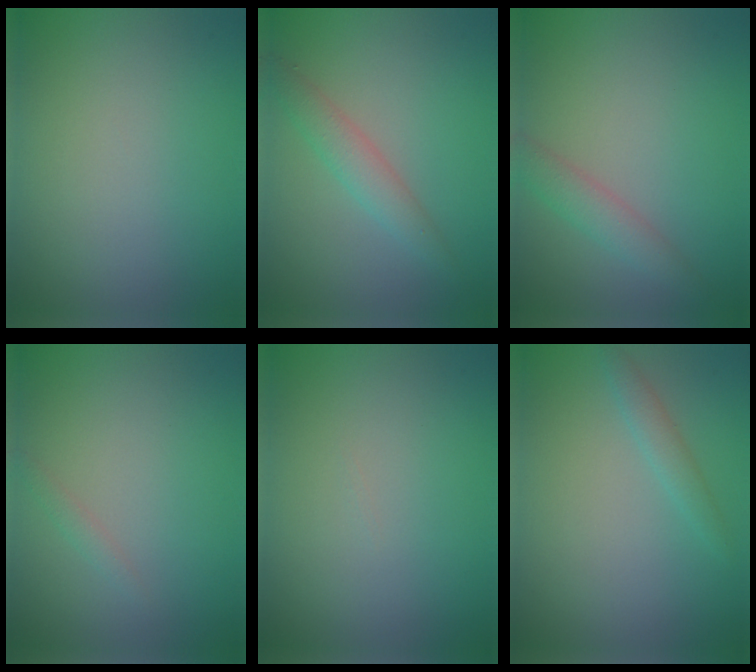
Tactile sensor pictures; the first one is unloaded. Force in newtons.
{"total": 2.7, "press": 2.7, "slide": 0.2}
{"total": 2.2, "press": 2.2, "slide": 0.1}
{"total": 0.8, "press": 0.8, "slide": 0.0}
{"total": 0.0}
{"total": 1.4, "press": 1.4, "slide": 0.1}